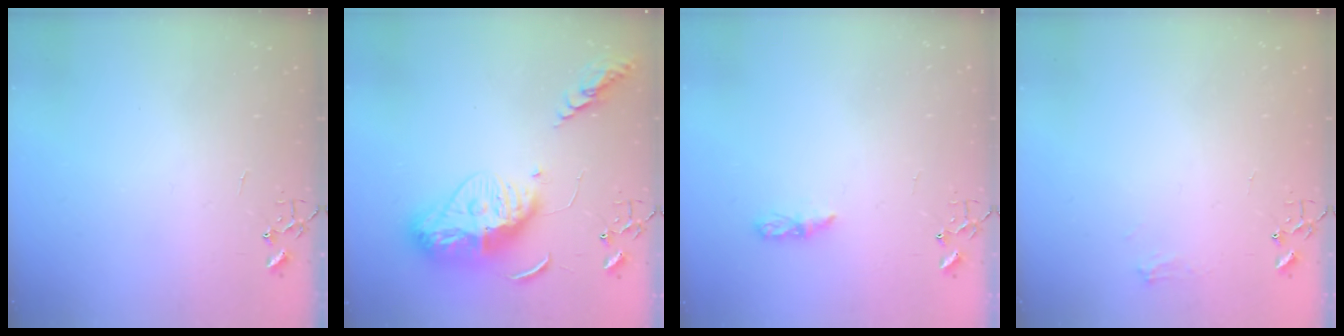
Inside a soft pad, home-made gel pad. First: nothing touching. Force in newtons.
{"total": 16.9, "press": 16.8, "slide": 1.6}
{"total": 5.0, "press": 4.9, "slide": 0.5}
{"total": 5.3, "press": 5.3, "slide": 0.6}